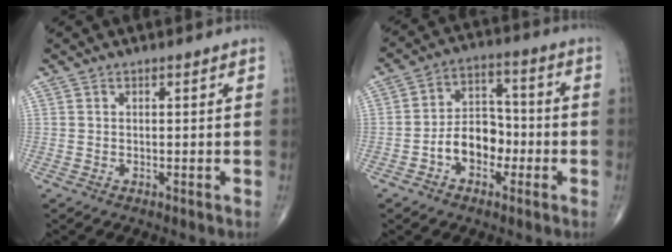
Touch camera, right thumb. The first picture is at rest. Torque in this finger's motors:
{"motor_torque": [1.36, 1.62, 0.90, -0.46, 0.07]}